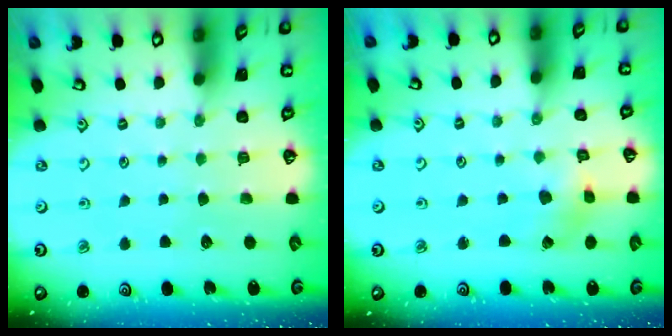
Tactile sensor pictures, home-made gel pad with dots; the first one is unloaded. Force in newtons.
{"total": 2.2, "press": 2.2, "slide": 0.4}